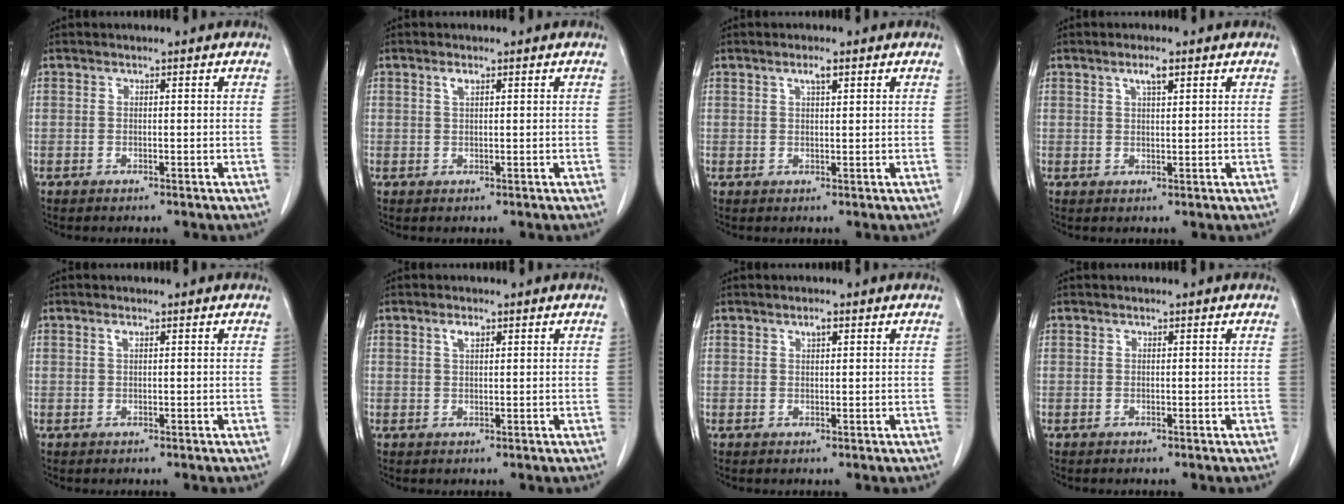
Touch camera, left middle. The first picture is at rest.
{"total": 1.1, "force": [0.7, 0.3, 0.8], "torque": [-0.016, 0.002, 0.012]}
{"total": 1.8, "force": [1.1, 0.2, 1.4], "torque": [-0.029, 0.000, 0.021]}
{"total": 2.5, "force": [1.5, 0.3, 2.0], "torque": [-0.038, 0.001, 0.027]}
{"total": 0.6, "force": [0.4, 0.1, 0.5], "torque": [-0.011, 0.001, 0.006]}
{"total": 1.6, "force": [0.9, 0.6, 1.1], "torque": [-0.021, 0.001, 0.017]}
{"total": 1.2, "force": [0.7, 0.3, 0.9], "torque": [-0.017, -0.001, 0.014]}
{"total": 0.0}